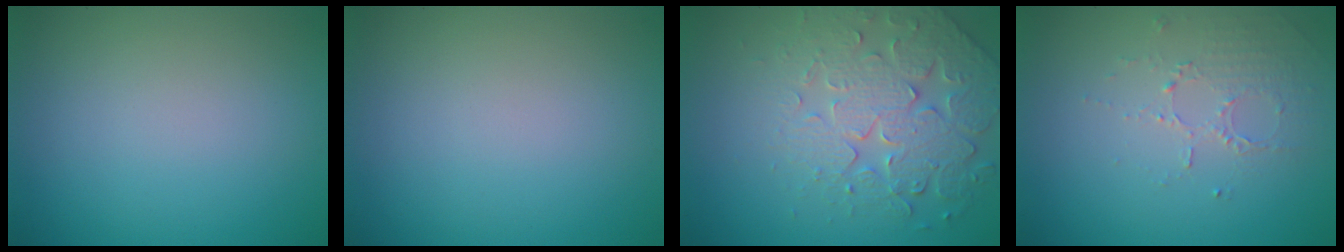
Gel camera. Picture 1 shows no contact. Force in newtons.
{"total": 0.0}
{"total": 5.0, "press": 4.8, "slide": 1.5}
{"total": 1.6, "press": 1.0, "slide": 1.3}